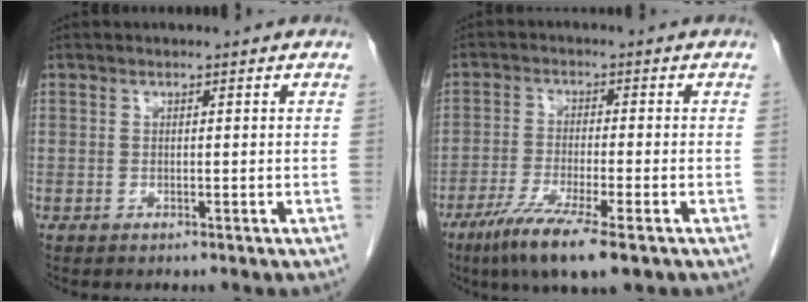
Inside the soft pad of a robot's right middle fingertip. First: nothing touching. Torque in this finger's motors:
{"motor_torque": [1.24, -0.90, 0.43, 0.11]}